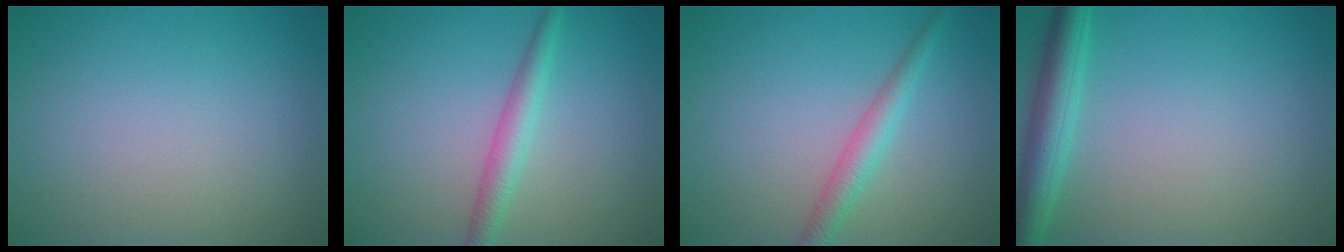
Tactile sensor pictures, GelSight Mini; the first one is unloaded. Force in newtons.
{"total": 2.4, "press": 2.4, "slide": 0.0}
{"total": 2.5, "press": 2.5, "slide": 0.1}
{"total": 3.9, "press": 3.9, "slide": 0.3}